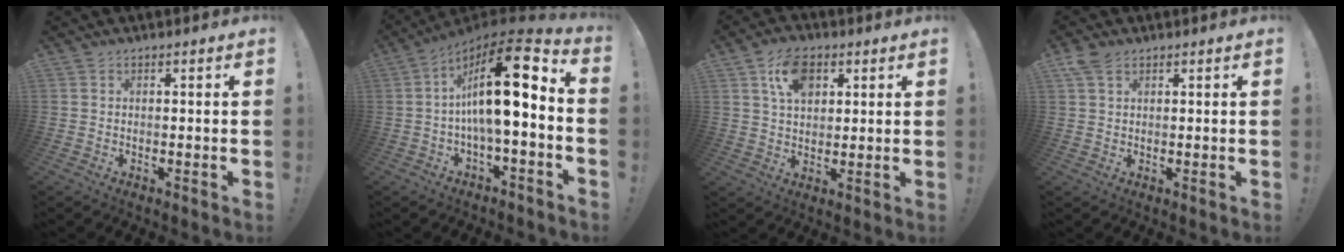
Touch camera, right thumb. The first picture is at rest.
{"total": 19.3, "force": [2.4, 5.9, 18.2], "torque": [-0.287, -0.011, 0.033]}
{"total": 10.4, "force": [4.7, 6.6, 6.4], "torque": [-0.097, -0.002, 0.086]}
{"total": 4.2, "force": [2.4, 2.2, 2.7], "torque": [-0.049, -0.005, 0.047]}